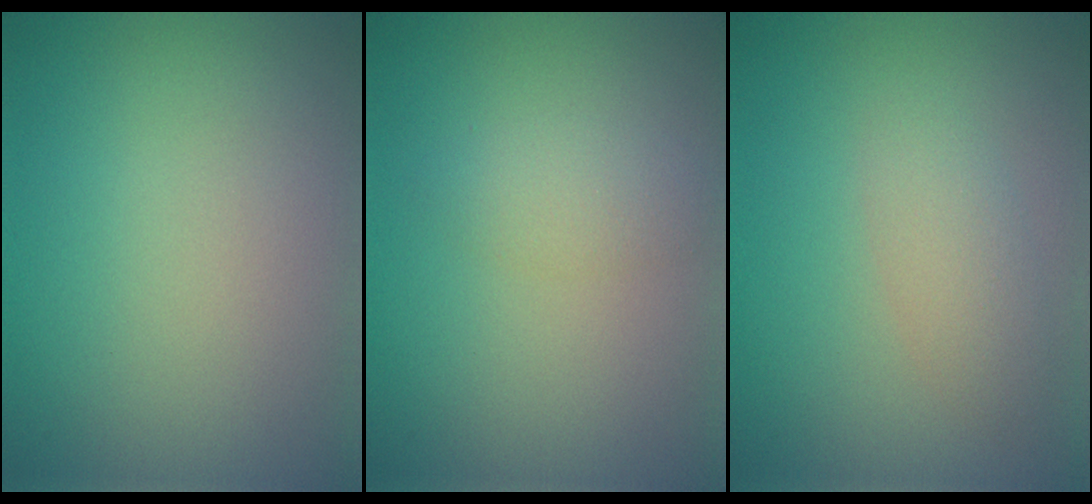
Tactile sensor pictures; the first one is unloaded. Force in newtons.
{"total": 1.8, "press": 1.8, "slide": 0.1}
{"total": 2.1, "press": 2.1, "slide": 0.0}